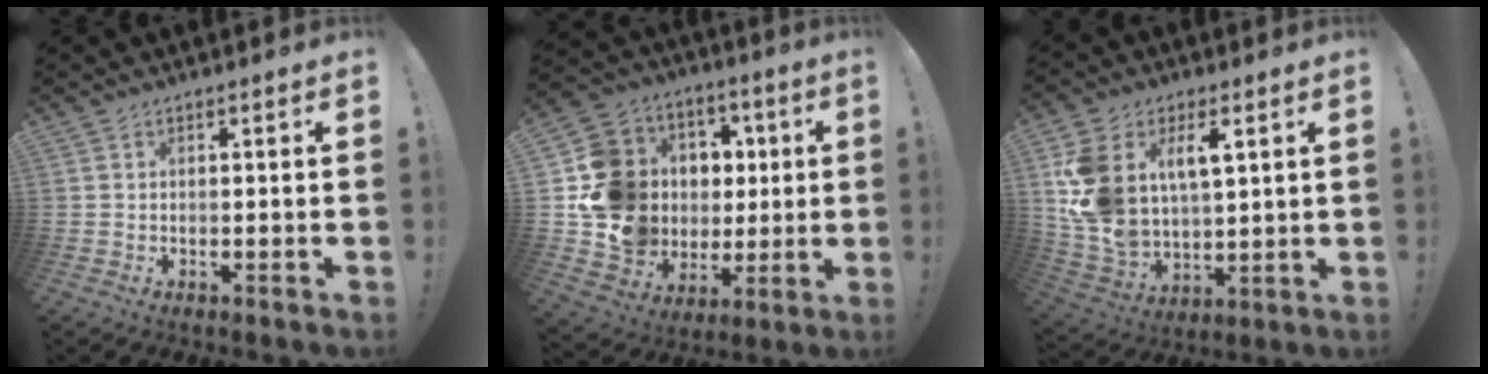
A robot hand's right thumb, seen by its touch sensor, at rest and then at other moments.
{"total": 17.9, "force": [1.4, 16.5, 6.8], "torque": [-0.122, 0.004, 0.080]}
{"total": 15.2, "force": [6.1, 9.8, 9.8], "torque": [-0.217, -0.031, 0.114]}